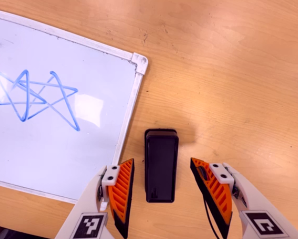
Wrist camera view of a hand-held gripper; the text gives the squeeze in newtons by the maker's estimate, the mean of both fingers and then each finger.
{"total": 0.0}